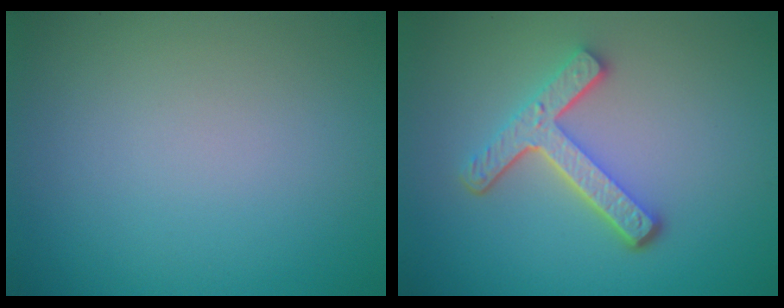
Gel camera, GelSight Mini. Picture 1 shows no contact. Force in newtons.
{"total": 4.5, "press": 3.4, "slide": 3.0}